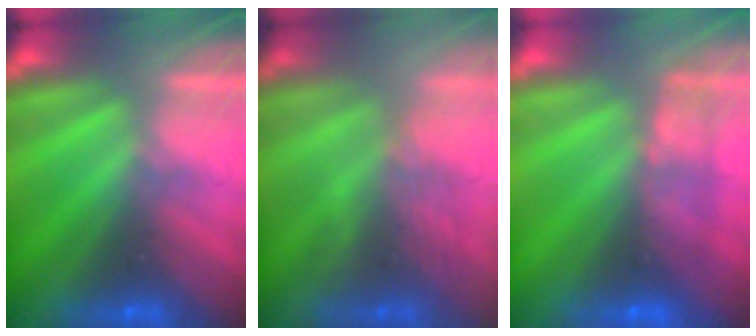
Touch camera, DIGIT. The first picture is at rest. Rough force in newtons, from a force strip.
{"total": 2.9}
{"total": 2.4}